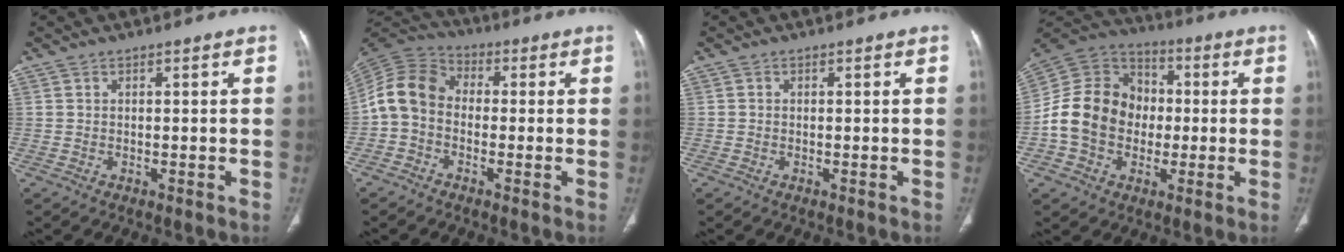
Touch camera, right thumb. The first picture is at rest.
{"total": 9.1, "force": [-1.2, 7.2, 5.6], "torque": [-0.103, 0.029, -0.040]}
{"total": 0.0}
{"total": 15.9, "force": [-1.8, 13.4, 8.5], "torque": [-0.128, 0.034, -0.040]}